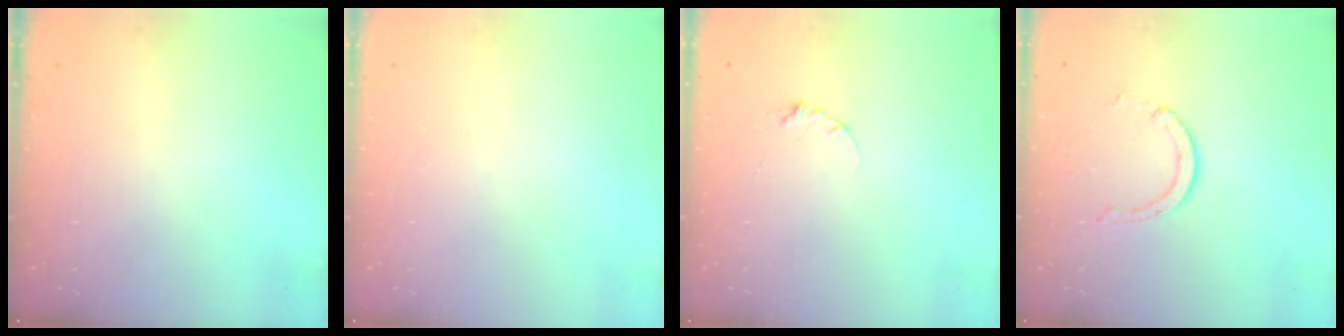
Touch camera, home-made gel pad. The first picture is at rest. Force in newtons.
{"total": 0.0}
{"total": 2.3, "press": 2.3, "slide": 0.4}
{"total": 1.5, "press": 1.5, "slide": 0.2}